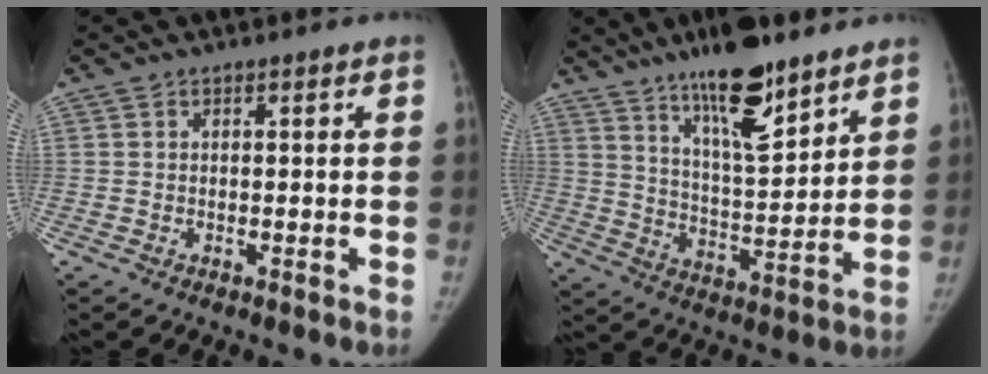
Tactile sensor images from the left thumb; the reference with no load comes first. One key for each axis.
{"total": 15.8, "fx": 11.0, "fy": 4.2, "fz": 10.6, "tx": -0.153, "ty": -0.067, "tz": 0.190}